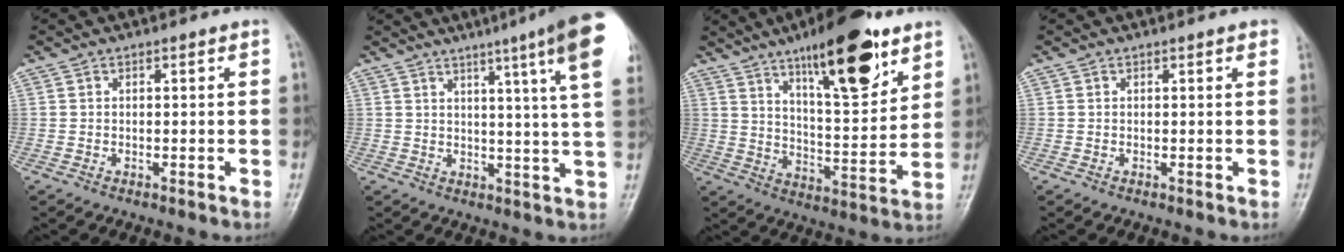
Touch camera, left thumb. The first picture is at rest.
{"total": 16.3, "force": [8.8, 0.1, 13.7], "torque": [-0.173, -0.033, 0.092]}
{"total": 18.6, "force": [11.1, 5.5, 13.8], "torque": [-0.180, -0.060, 0.181]}
{"total": 1.6, "force": [1.0, 0.2, 1.2], "torque": [-0.012, 0.004, 0.008]}